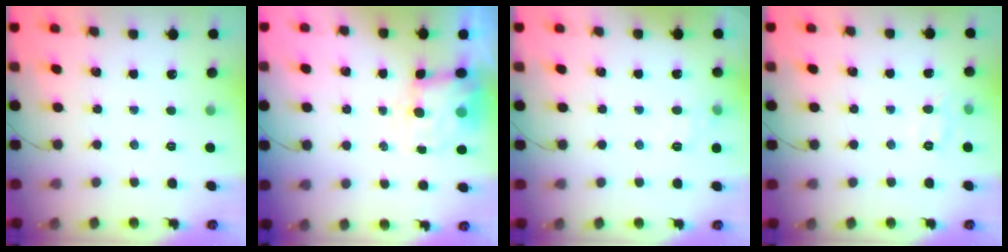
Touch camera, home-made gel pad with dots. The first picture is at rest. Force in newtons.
{"total": 6.9, "press": 6.8, "slide": 1.4}
{"total": 4.5, "press": 4.1, "slide": 1.9}
{"total": 6.2, "press": 6.0, "slide": 1.5}